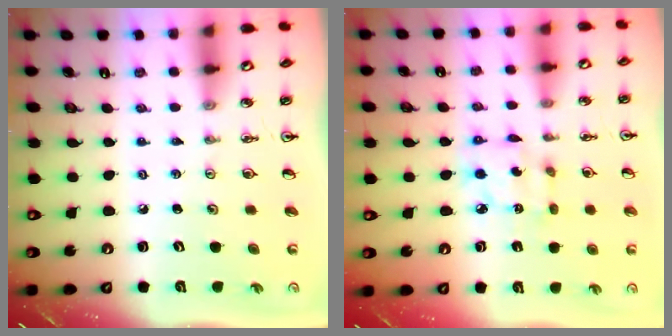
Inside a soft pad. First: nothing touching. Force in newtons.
{"total": 6.9, "press": 6.9, "slide": 0.4}